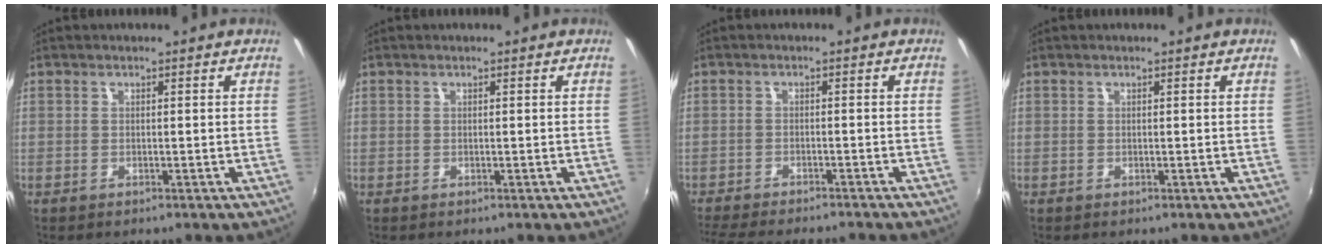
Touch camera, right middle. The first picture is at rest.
{"total": 0.0}
{"total": 10.8, "force": [-9.7, 1.2, 4.6], "torque": [-0.111, -0.019, -0.155]}
{"total": 0.0}